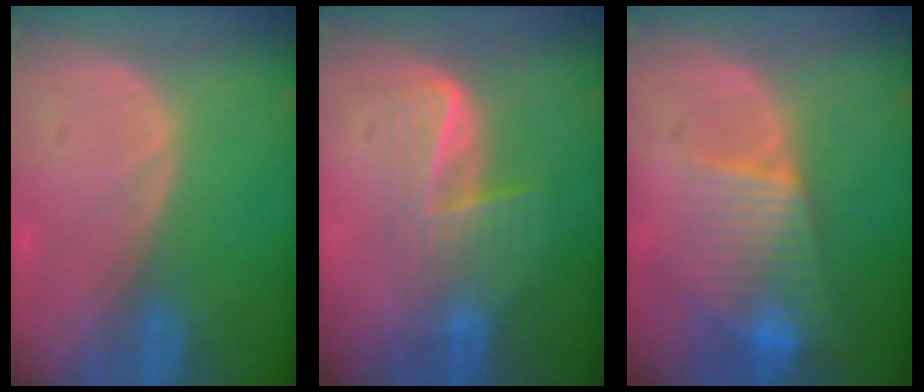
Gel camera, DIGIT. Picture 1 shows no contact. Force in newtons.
{"total": 6.5, "press": 5.6, "slide": 3.4}
{"total": 7.3, "press": 7.0, "slide": 2.2}